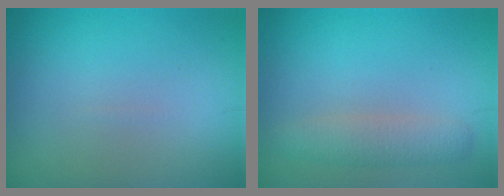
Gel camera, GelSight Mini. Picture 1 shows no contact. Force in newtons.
{"total": 2.7, "press": 2.7, "slide": 0.1}